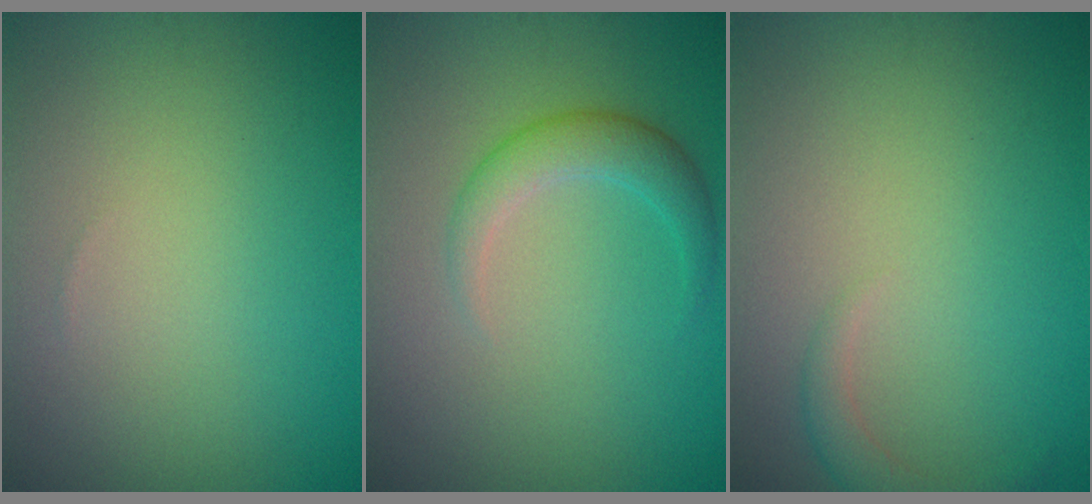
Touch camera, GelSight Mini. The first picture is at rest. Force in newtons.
{"total": 2.5, "press": 2.5, "slide": 0.1}
{"total": 1.5, "press": 1.5, "slide": 0.1}